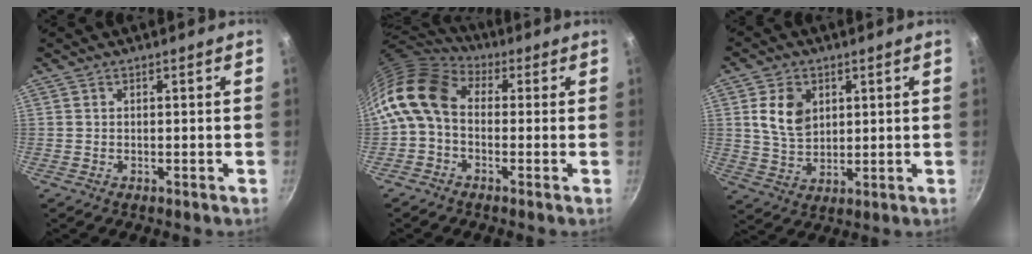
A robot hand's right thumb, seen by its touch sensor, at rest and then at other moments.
{"total": 11.6, "force": [0.0, 8.4, 8.1], "torque": [-0.148, 0.027, -0.023]}
{"total": 8.5, "force": [2.5, 6.2, 5.3], "torque": [-0.078, -0.014, 0.051]}